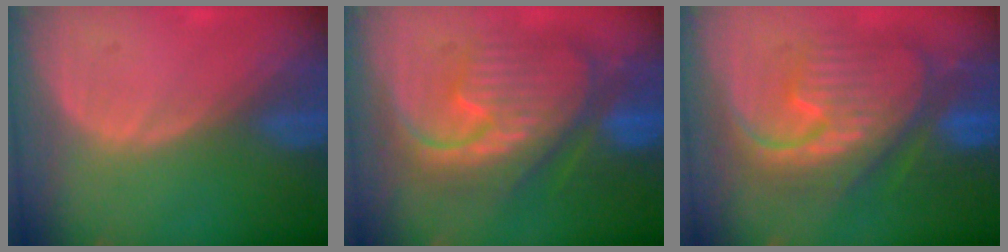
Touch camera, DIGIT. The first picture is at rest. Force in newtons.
{"total": 12.3, "press": 12.2, "slide": 1.4}
{"total": 12.5, "press": 12.4, "slide": 1.4}